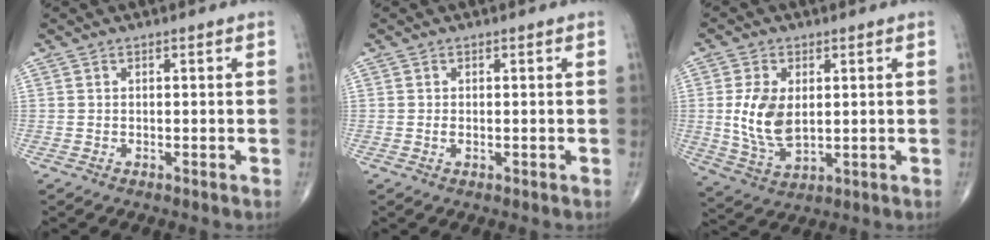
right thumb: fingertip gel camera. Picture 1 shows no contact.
{"total": 0.7, "force": [-0.1, 0.3, 0.6], "torque": [-0.012, -0.001, -0.001]}
{"total": 9.9, "force": [1.0, 5.8, 7.9], "torque": [-0.153, -0.012, 0.032]}